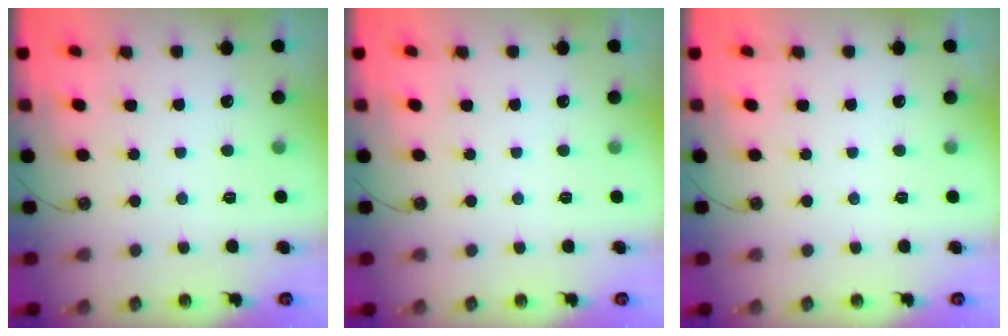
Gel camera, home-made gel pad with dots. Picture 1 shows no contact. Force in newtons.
{"total": 0.0}
{"total": 0.0}